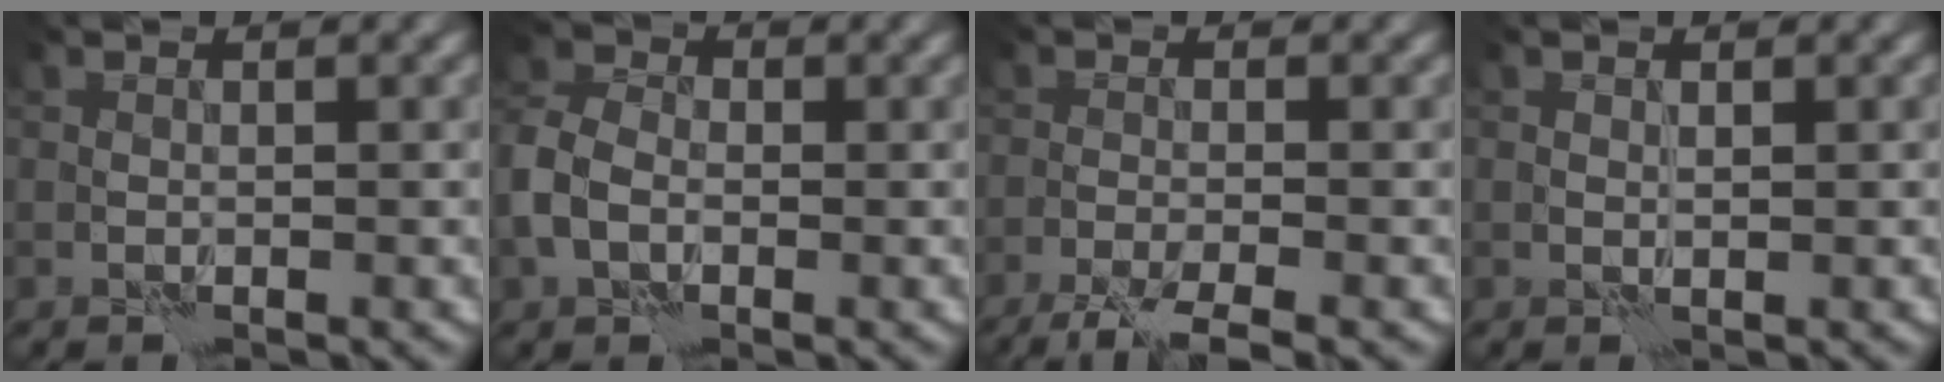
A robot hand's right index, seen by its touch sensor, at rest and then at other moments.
{"total": 4.2, "force": [-1.2, 3.0, 2.7], "torque": [-0.068, 0.002, -0.036]}
{"total": 4.7, "force": [-3.5, 0.5, 3.0], "torque": [-0.048, -0.017, -0.067]}
{"total": 0.5, "force": [0.4, 0.1, 0.2], "torque": [-0.004, -0.003, 0.008]}